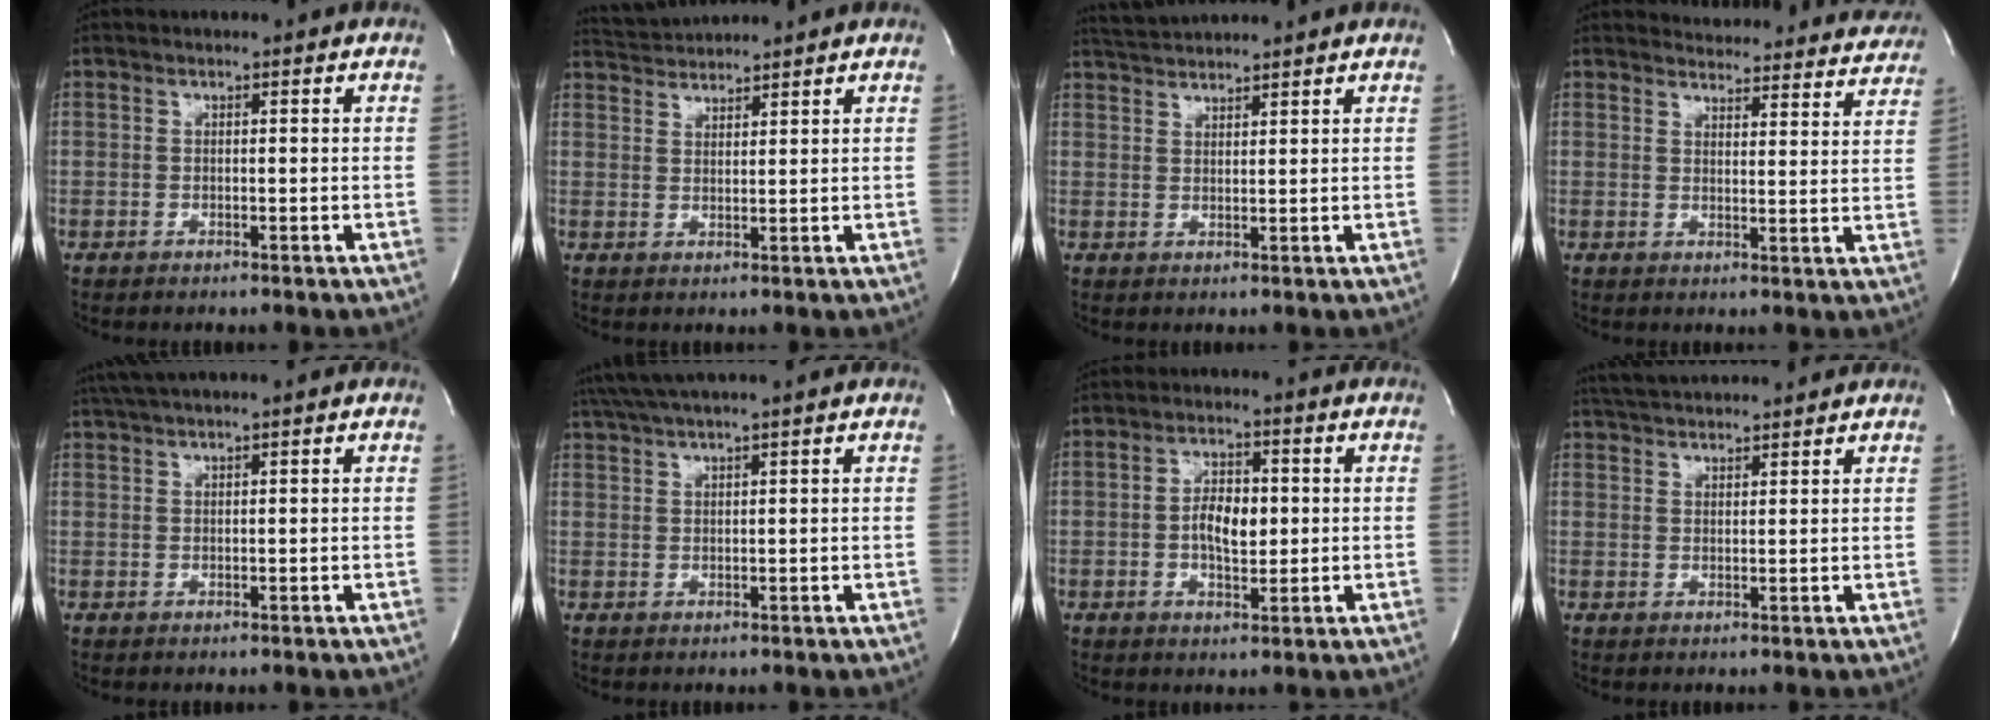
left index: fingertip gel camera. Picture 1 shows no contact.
{"total": 3.9, "force": [3.9, -0.4, -0.2], "torque": [-0.009, 0.016, 0.076]}
{"total": 4.7, "force": [4.6, -0.3, 1.0], "torque": [-0.026, 0.025, 0.084]}
{"total": 21.0, "force": [20.3, 4.3, 3.3], "torque": [-0.036, -0.051, 0.224]}
{"total": 4.2, "force": [3.5, -0.7, 2.2], "torque": [-0.040, 0.025, 0.067]}
{"total": 6.1, "force": [5.2, -1.5, 3.0], "torque": [-0.051, 0.023, 0.088]}
{"total": 5.4, "force": [-0.1, 2.6, 4.8], "torque": [-0.087, 0.005, 0.001]}
{"total": 7.3, "force": [7.0, 0.5, 2.0], "torque": [-0.043, 0.031, 0.111]}